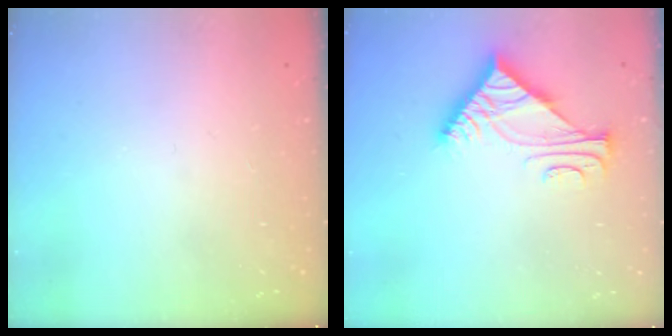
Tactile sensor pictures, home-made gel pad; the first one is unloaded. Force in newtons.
{"total": 7.4, "press": 7.3, "slide": 0.3}